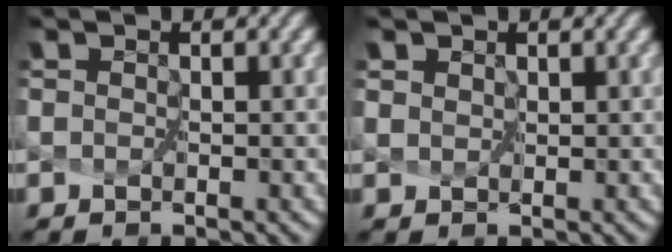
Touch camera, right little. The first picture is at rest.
{"total": 2.1, "force": [1.0, 1.5, 1.0], "torque": [-0.018, 0.016, 0.008]}